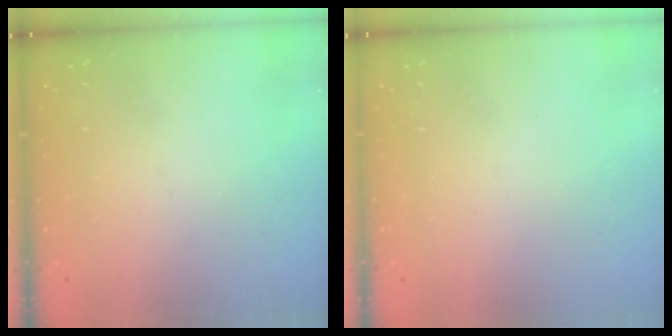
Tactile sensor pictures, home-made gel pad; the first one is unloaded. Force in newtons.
{"total": 1.6, "press": 1.6, "slide": 0.1}